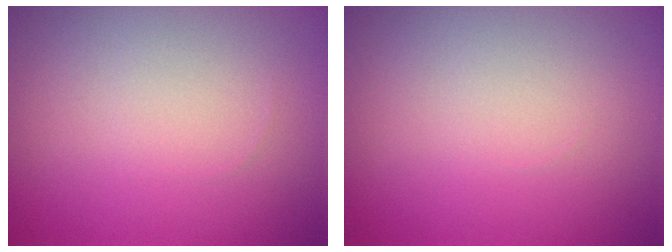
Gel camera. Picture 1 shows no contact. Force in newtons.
{"total": 0.0}